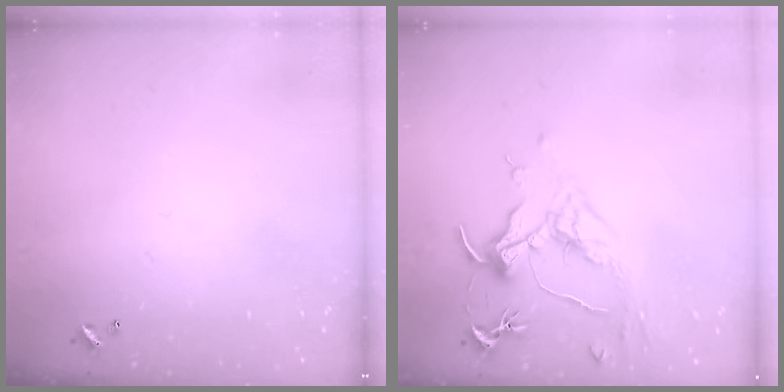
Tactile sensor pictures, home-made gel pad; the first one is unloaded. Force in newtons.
{"total": 1.6, "press": 1.4, "slide": 0.7}